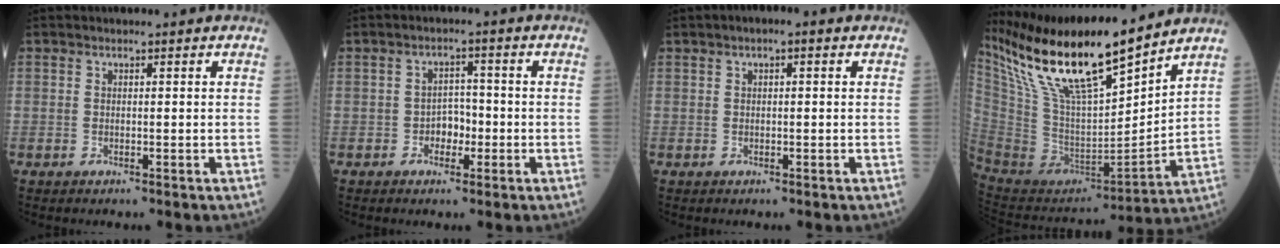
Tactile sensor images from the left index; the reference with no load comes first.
{"total": 3.3, "force": [-1.3, 2.2, 2.0], "torque": [-0.026, 0.009, -0.027]}
{"total": 2.1, "force": [0.9, 0.7, 1.8], "torque": [-0.025, 0.013, 0.010]}
{"total": 21.2, "force": [16.9, 2.7, 12.5], "torque": [-0.241, -0.001, 0.321]}